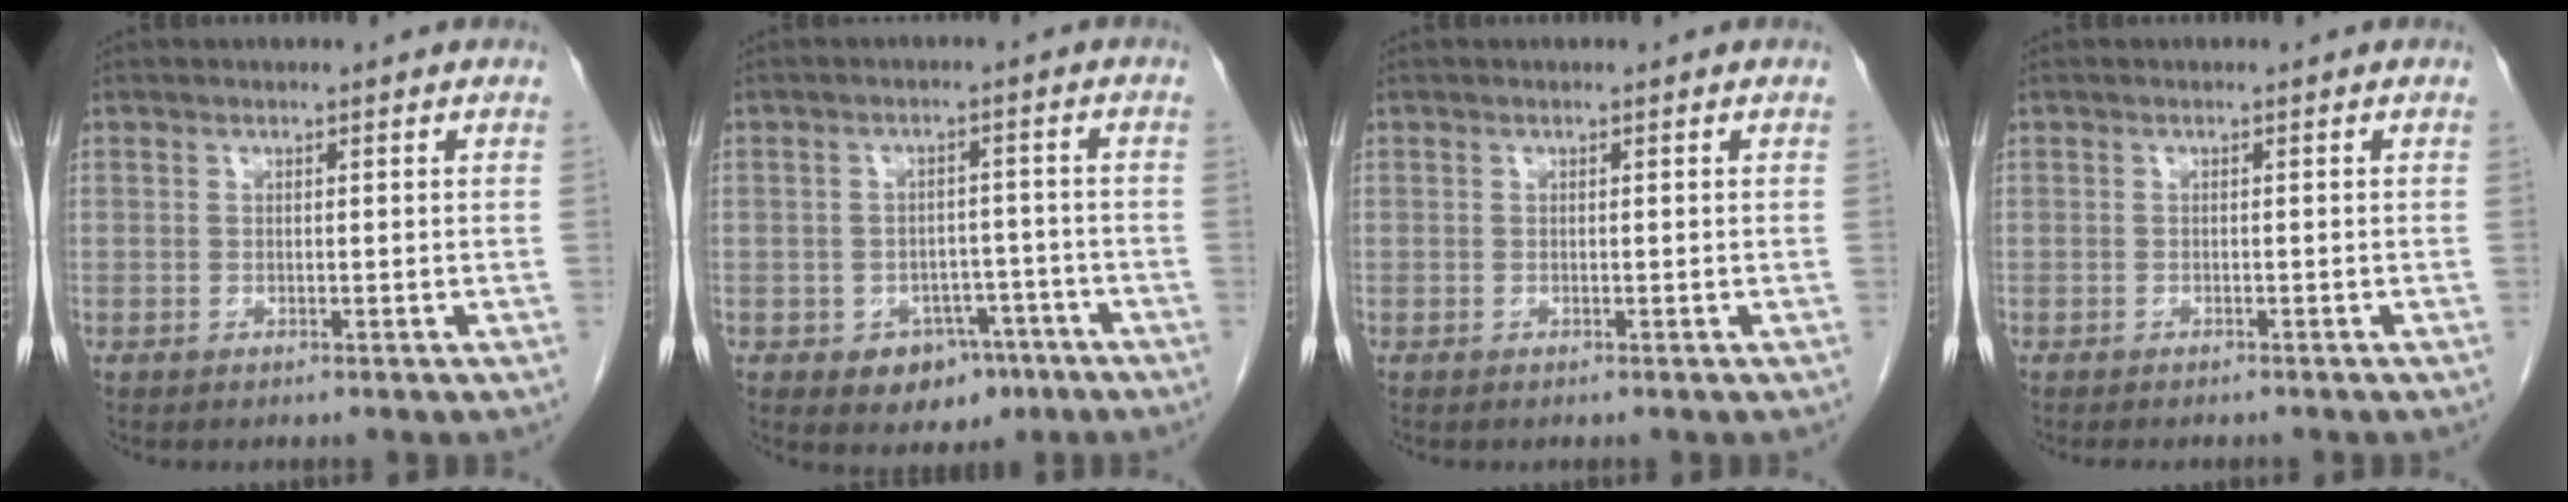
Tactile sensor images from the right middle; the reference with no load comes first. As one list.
[{"total": 6.5, "force": [-3.5, 4.7, 2.8], "torque": [-0.032, 0.009, -0.039]}, {"total": 0.0}, {"total": 3.6, "force": [-3.1, 1.0, 1.5], "torque": [-0.019, -0.006, -0.035]}]